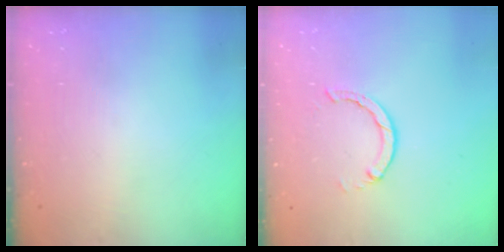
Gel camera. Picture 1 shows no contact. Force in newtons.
{"total": 3.3, "press": 3.2, "slide": 0.4}